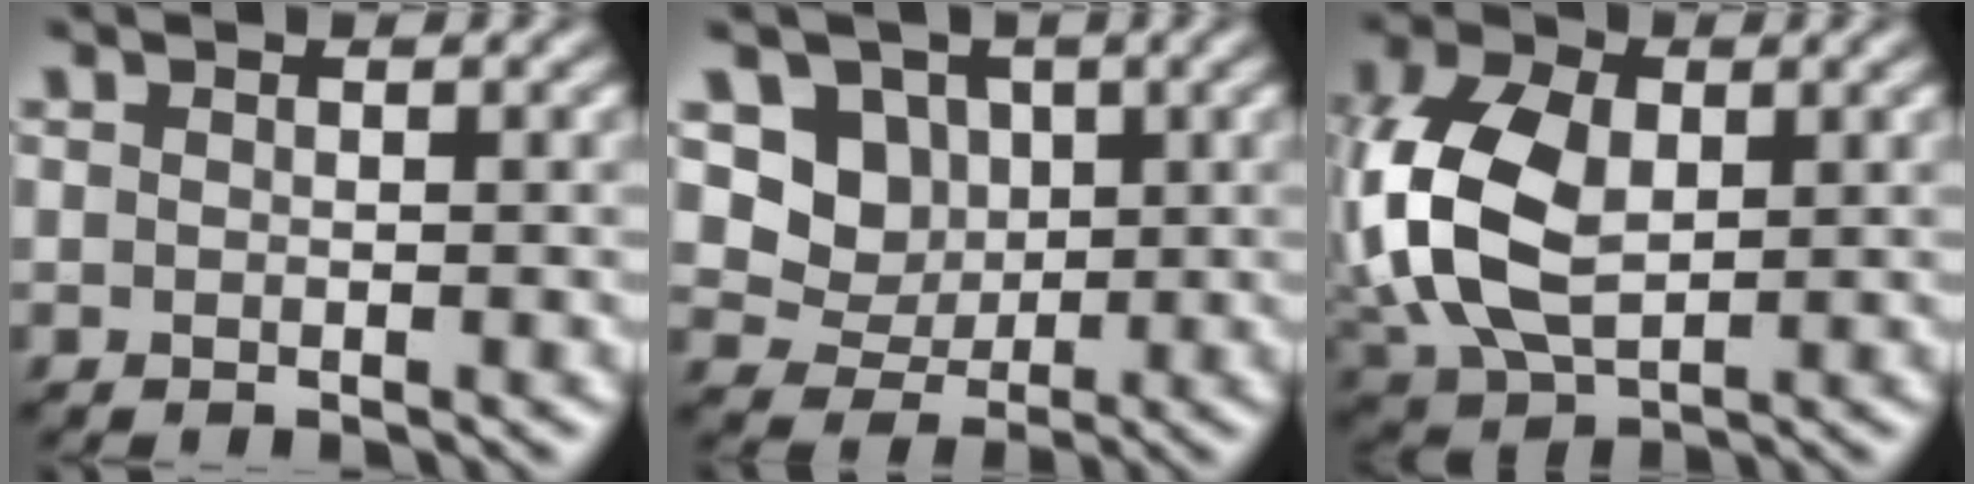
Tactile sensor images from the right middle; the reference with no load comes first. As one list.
[{"total": 3.9, "force": [1.4, 3.5, 1.1], "torque": [-0.029, -0.014, 0.026]}, {"total": 9.7, "force": [0.6, 6.5, 7.1], "torque": [-0.182, 0.007, 0.009]}]